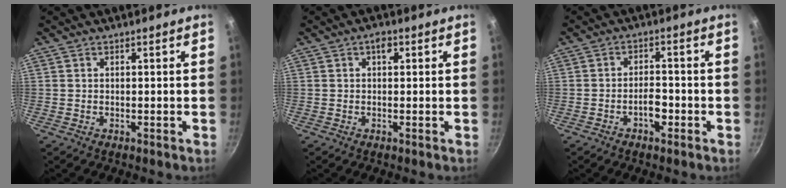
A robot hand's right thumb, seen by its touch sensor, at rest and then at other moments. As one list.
[{"total": 2.1, "force": [0.6, 1.3, 1.6], "torque": [-0.018, 0.004, 0.005]}, {"total": 4.0, "force": [-1.9, 1.9, 2.9], "torque": [-0.034, 0.022, -0.030]}]